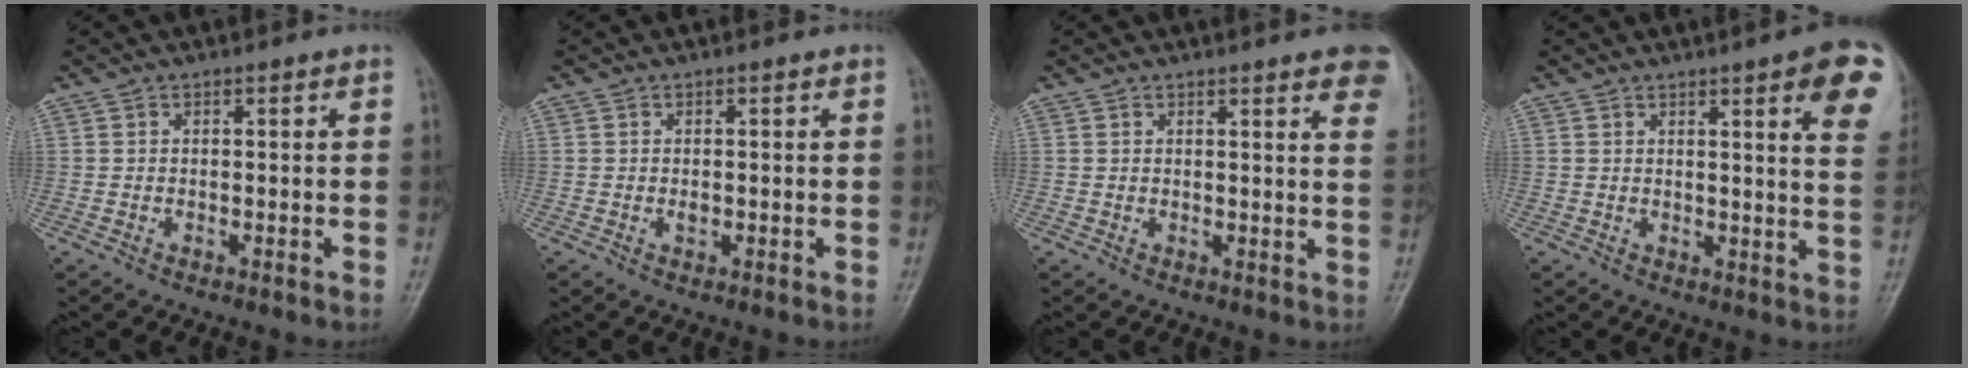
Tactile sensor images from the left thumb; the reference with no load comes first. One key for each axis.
{"total": 1.0, "fx": -0.1, "fy": 0.7, "fz": 0.8, "tx": -0.007, "ty": 0.000, "tz": -0.001}
{"total": 10.7, "fx": 6.9, "fy": 2.5, "fz": 7.8, "tx": -0.071, "ty": -0.019, "tz": 0.067}
{"total": 11.9, "fx": 5.9, "fy": 2.1, "fz": 10.1, "tx": -0.099, "ty": -0.023, "tz": 0.061}